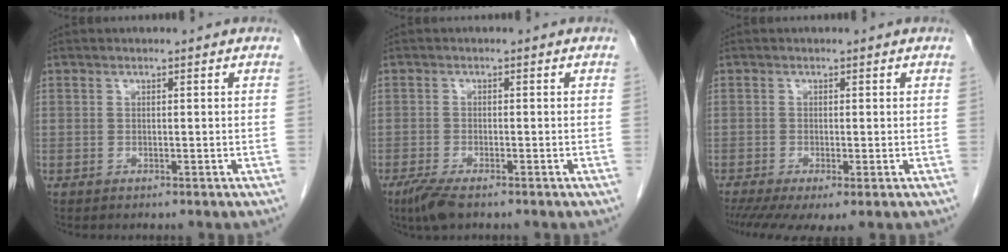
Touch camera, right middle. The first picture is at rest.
{"total": 4.0, "force": [-2.8, 0.8, 2.7], "torque": [-0.057, -0.010, -0.050]}
{"total": 5.9, "force": [-3.5, 1.4, 4.6], "torque": [-0.075, -0.016, -0.062]}